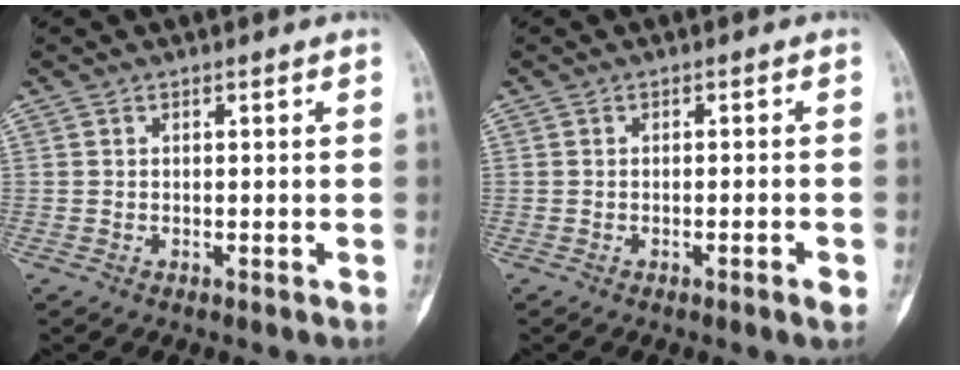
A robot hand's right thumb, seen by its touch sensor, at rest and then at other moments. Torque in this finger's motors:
{"motor_torque": [-0.50, -0.24, -0.05, -0.11, 0.03]}